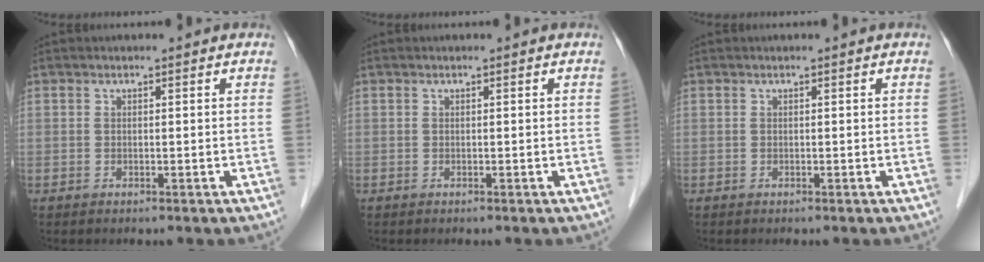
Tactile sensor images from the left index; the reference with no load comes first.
{"total": 0.0}
{"total": 0.0}